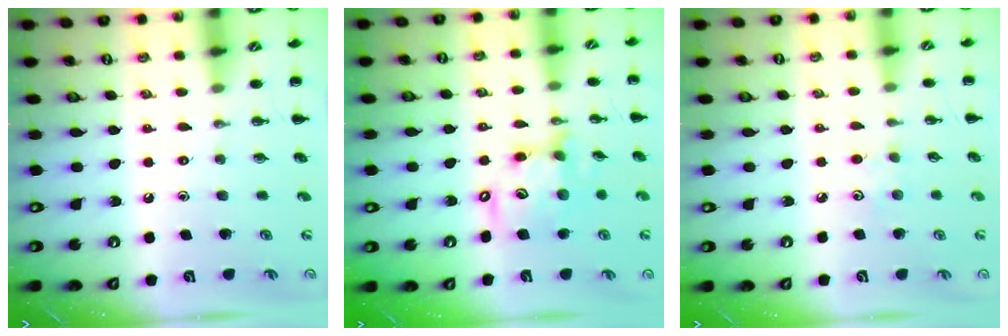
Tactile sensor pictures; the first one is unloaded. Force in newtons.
{"total": 14.0, "press": 13.6, "slide": 3.4}
{"total": 2.7, "press": 2.6, "slide": 0.7}